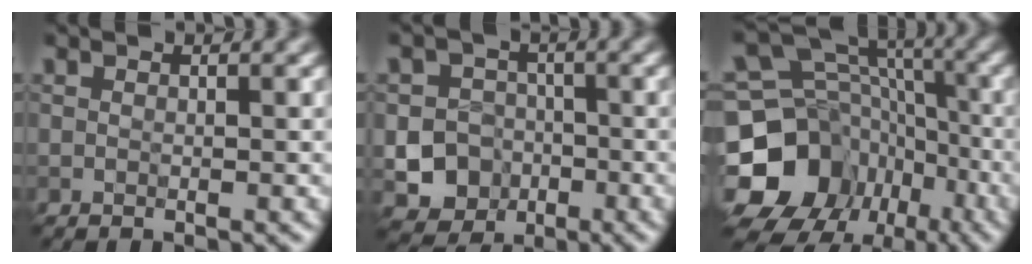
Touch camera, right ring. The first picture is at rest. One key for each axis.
{"total": 8.5, "fx": -2.9, "fy": 7.7, "fz": 2.0, "tx": -0.013, "ty": -0.018, "tz": -0.067}
{"total": 15.1, "fx": -5.9, "fy": 12.4, "fz": 6.3, "tx": -0.149, "ty": 0.007, "tz": -0.100}